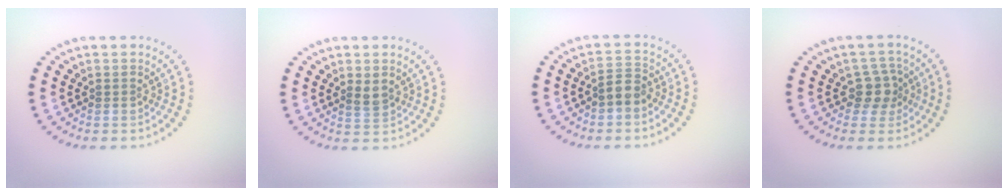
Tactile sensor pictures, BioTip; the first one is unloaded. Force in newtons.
{"total": 1.2, "press": 1.2, "slide": 0.3}
{"total": 1.9, "press": 1.7, "slide": 0.9}
{"total": 2.5, "press": 2.0, "slide": 1.5}